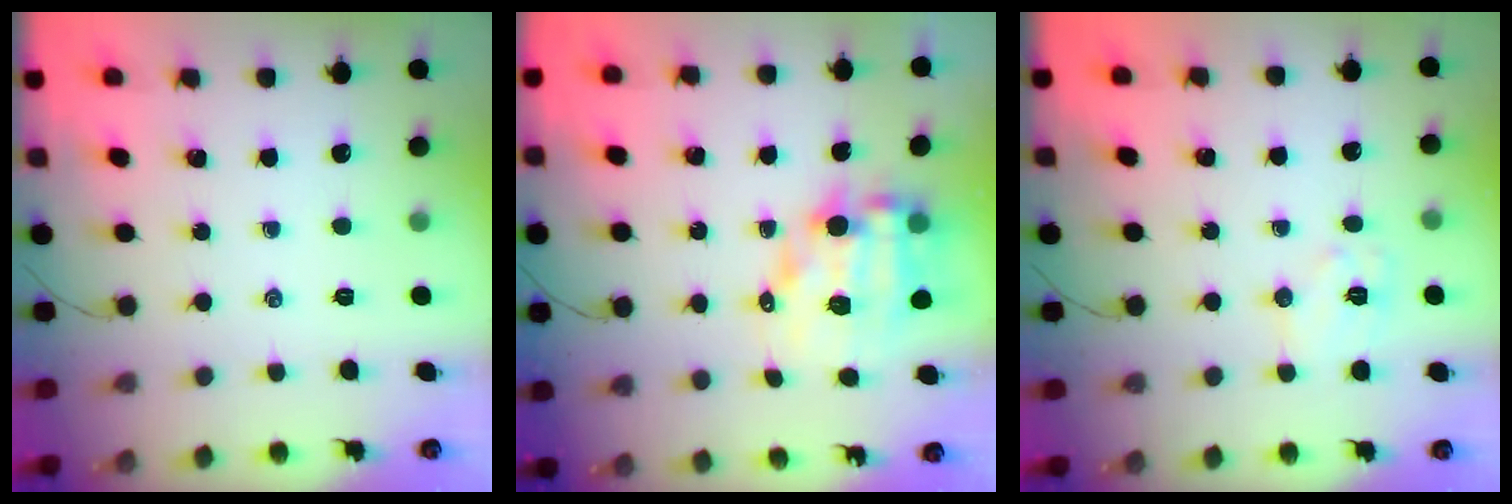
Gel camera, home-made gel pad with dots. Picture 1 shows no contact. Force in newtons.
{"total": 9.3, "press": 8.9, "slide": 2.8}
{"total": 6.3, "press": 6.2, "slide": 0.9}